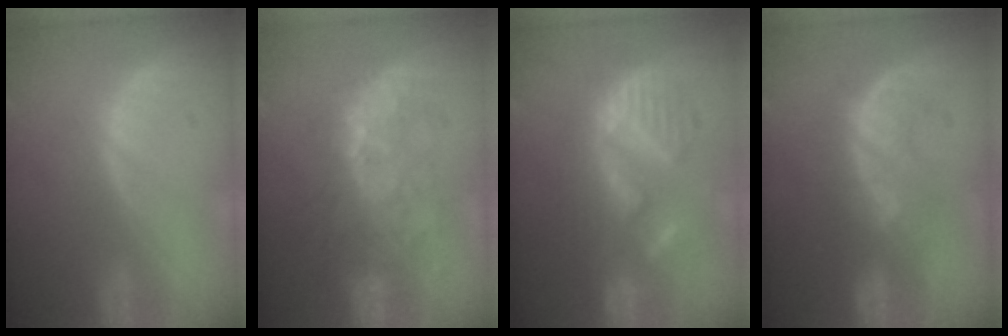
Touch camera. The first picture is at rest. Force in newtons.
{"total": 9.8, "press": 8.8, "slide": 4.4}
{"total": 9.9, "press": 9.9, "slide": 0.5}
{"total": 8.0, "press": 7.8, "slide": 1.9}